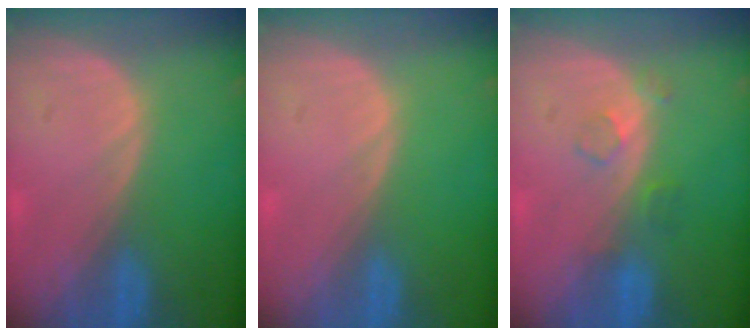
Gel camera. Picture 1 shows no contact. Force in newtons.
{"total": 0.0}
{"total": 2.5, "press": 2.5, "slide": 0.3}